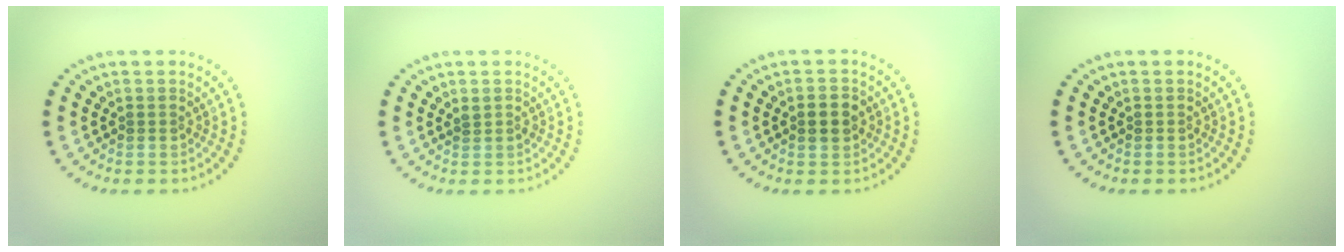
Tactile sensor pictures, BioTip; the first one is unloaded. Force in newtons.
{"total": 0.6, "press": 0.6, "slide": 0.3}
{"total": 2.5, "press": 2.5, "slide": 0.1}
{"total": 0.0}